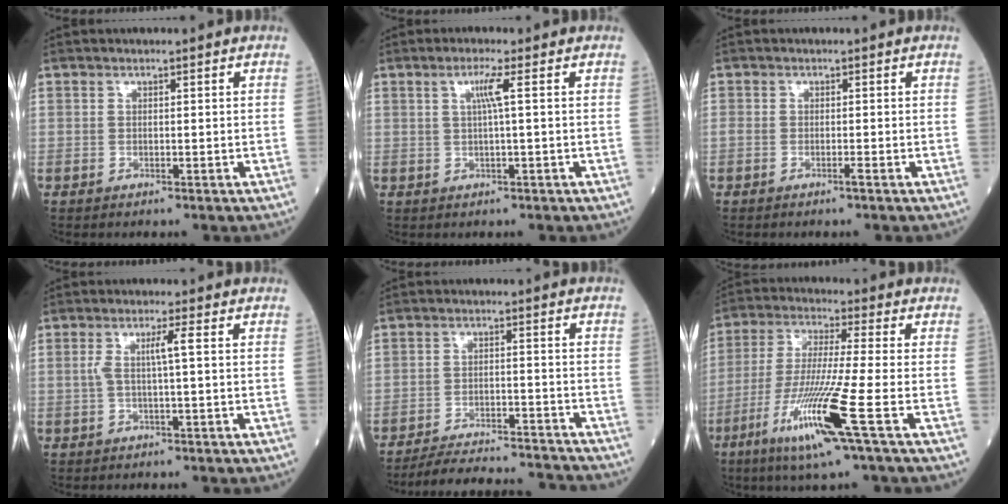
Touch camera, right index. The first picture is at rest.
{"total": 2.7, "force": [0.6, -0.6, 2.6], "torque": [-0.055, 0.003, 0.014]}
{"total": 1.0, "force": [-0.7, 0.0, 0.7], "torque": [-0.017, 0.000, -0.012]}
{"total": 2.9, "force": [0.3, -0.3, 2.9], "torque": [-0.059, 0.009, 0.008]}
{"total": 15.0, "force": [-14.5, 1.0, 3.8], "torque": [-0.062, 0.001, -0.203]}
{"total": 13.4, "force": [-5.8, -1.4, 12.0], "torque": [-0.247, -0.032, -0.111]}